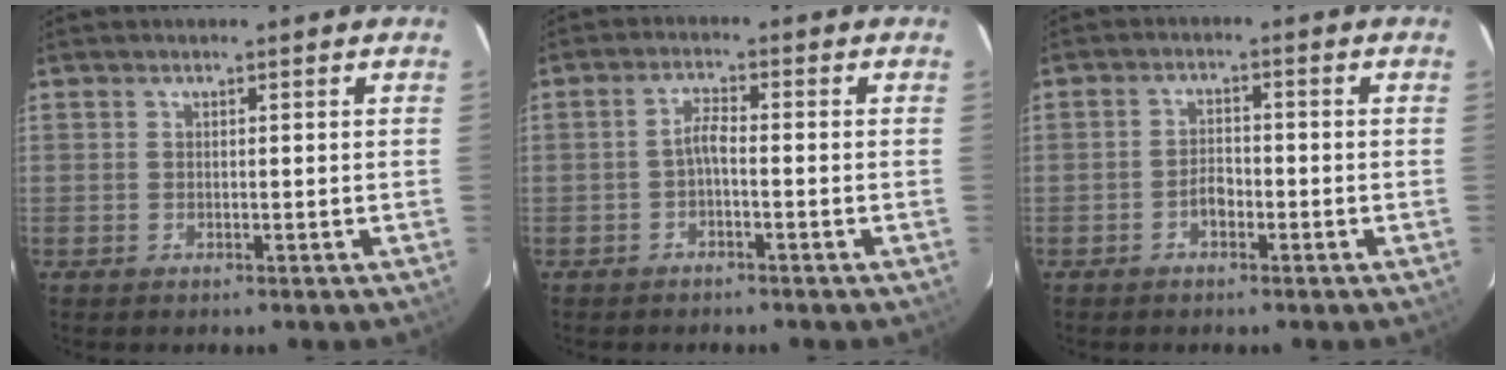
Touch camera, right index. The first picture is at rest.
{"total": 2.3, "force": [-1.2, 0.3, 1.9], "torque": [-0.043, 0.009, -0.025]}
{"total": 2.6, "force": [-1.6, 1.4, 1.6], "torque": [-0.031, 0.007, -0.029]}